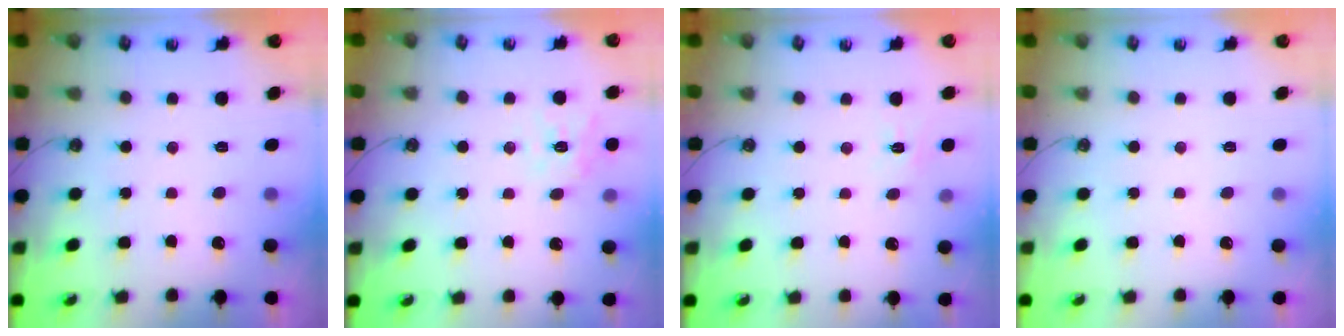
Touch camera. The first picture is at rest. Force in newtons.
{"total": 11.5, "press": 11.4, "slide": 1.5}
{"total": 5.8, "press": 5.7, "slide": 0.6}
{"total": 0.0}